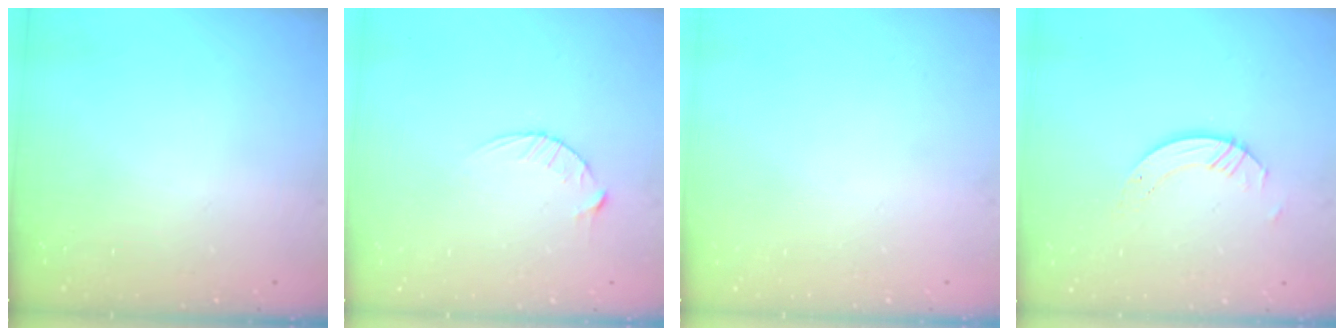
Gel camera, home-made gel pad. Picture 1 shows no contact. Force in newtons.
{"total": 3.6, "press": 3.5, "slide": 0.5}
{"total": 0.0}
{"total": 4.3, "press": 4.2, "slide": 0.3}